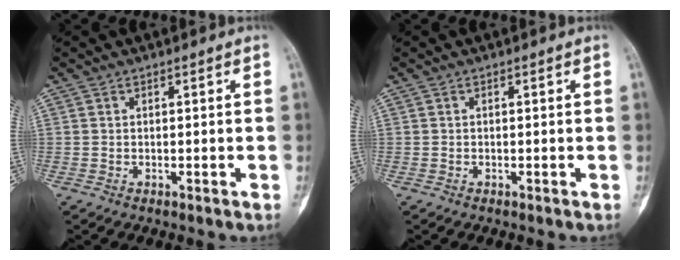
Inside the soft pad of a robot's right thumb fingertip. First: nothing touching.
{"total": 0.0}